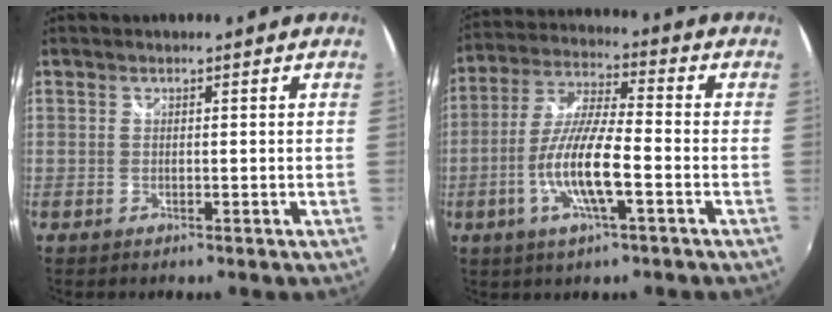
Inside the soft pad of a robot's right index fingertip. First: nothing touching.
{"total": 12.0, "force": [-3.9, 2.0, 11.1], "torque": [-0.230, -0.004, -0.075]}